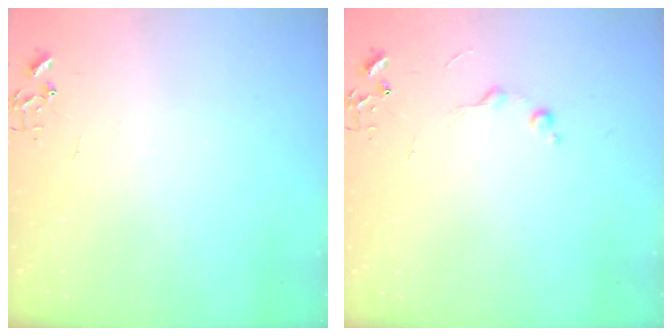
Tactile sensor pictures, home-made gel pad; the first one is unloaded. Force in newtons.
{"total": 6.8, "press": 6.7, "slide": 0.8}